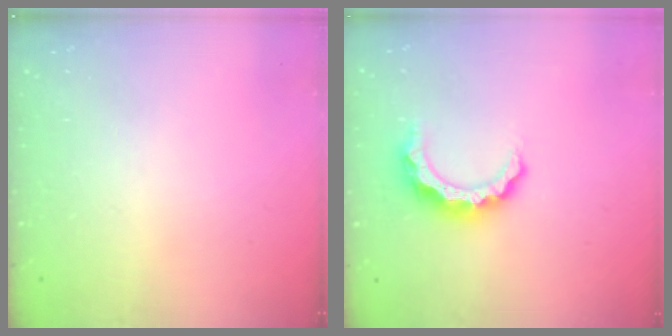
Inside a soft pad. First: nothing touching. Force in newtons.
{"total": 8.1, "press": 8.1, "slide": 0.8}